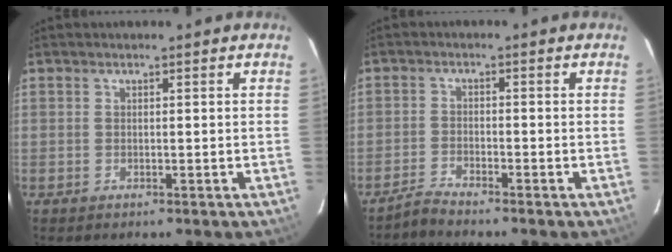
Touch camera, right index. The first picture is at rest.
{"total": 2.9, "force": [-2.8, -0.2, 0.6], "torque": [-0.029, -0.001, -0.059]}